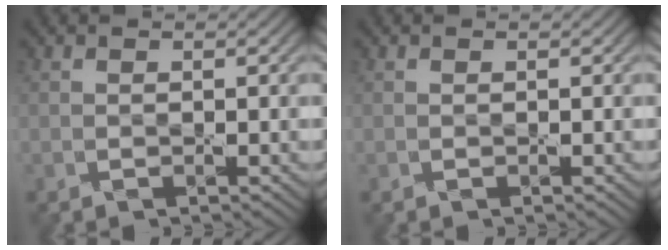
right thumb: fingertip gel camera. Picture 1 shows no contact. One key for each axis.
{"total": 0.0}